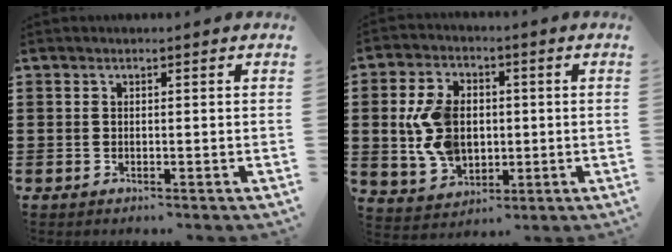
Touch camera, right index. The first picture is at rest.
{"total": 9.7, "force": [0.3, 6.8, 6.9], "torque": [-0.171, 0.012, 0.003]}